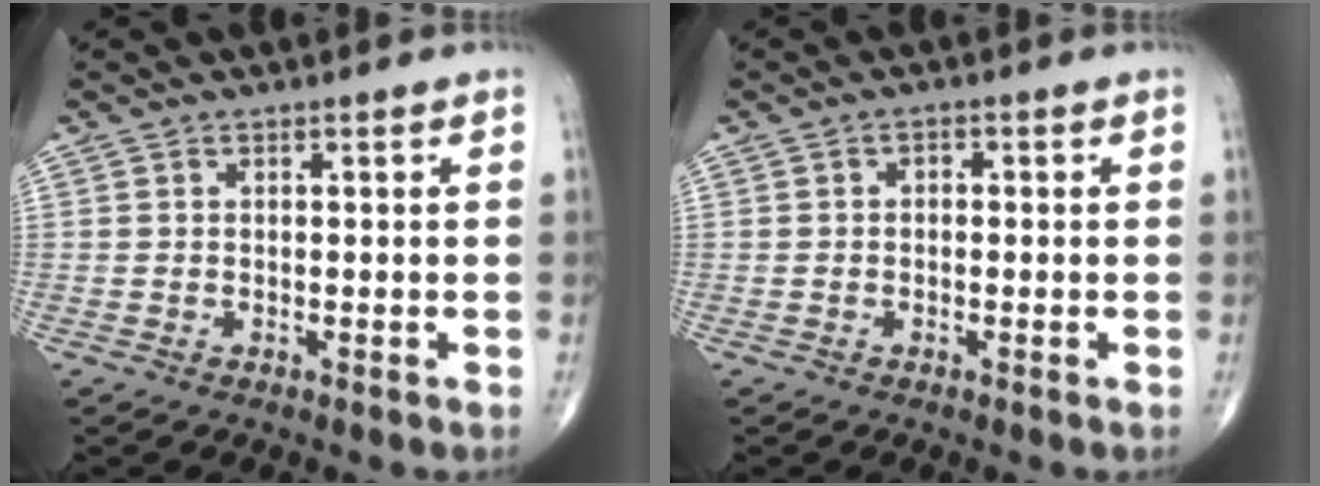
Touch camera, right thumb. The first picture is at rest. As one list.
[{"total": 1.1, "force": [-0.1, 0.8, 0.7], "torque": [-0.002, 0.005, -0.007]}]